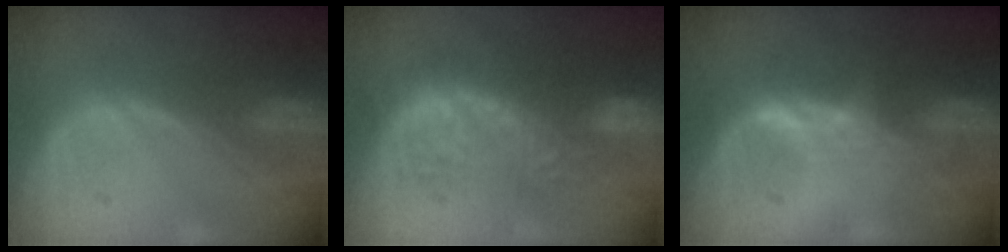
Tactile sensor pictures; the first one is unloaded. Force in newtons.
{"total": 9.0, "press": 8.7, "slide": 2.2}
{"total": 2.1, "press": 2.0, "slide": 0.4}